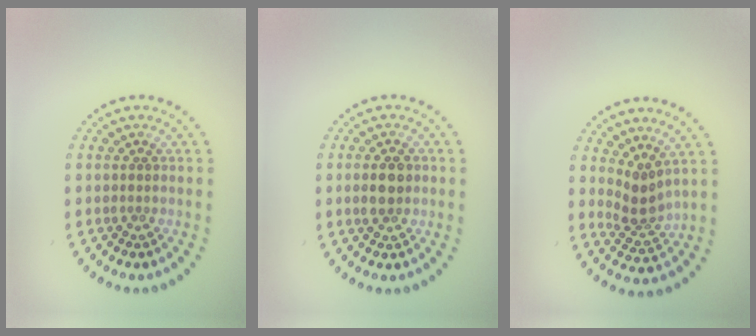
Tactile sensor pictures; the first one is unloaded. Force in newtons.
{"total": 2.8, "press": 2.8, "slide": 0.1}
{"total": 2.5, "press": 1.8, "slide": 1.7}